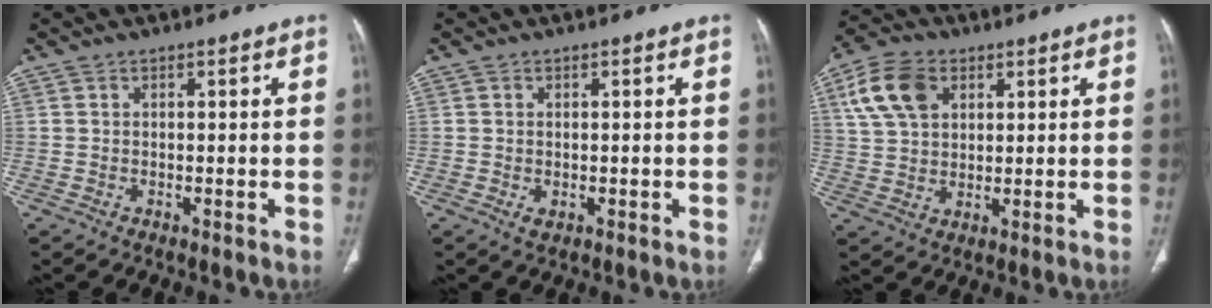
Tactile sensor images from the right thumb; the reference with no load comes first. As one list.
[{"total": 1.4, "force": [-0.3, 0.9, 1.0], "torque": [-0.017, -0.003, 0.000]}, {"total": 10.7, "force": [4.2, 7.1, 6.8], "torque": [-0.121, 0.001, 0.080]}]